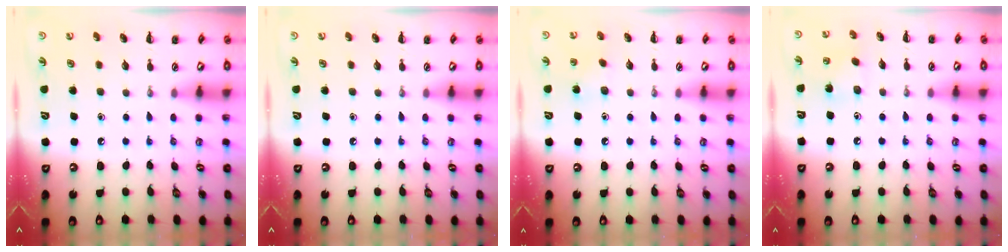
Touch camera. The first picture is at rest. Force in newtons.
{"total": 0.0}
{"total": 6.8, "press": 6.6, "slide": 1.7}
{"total": 3.4, "press": 3.3, "slide": 1.0}